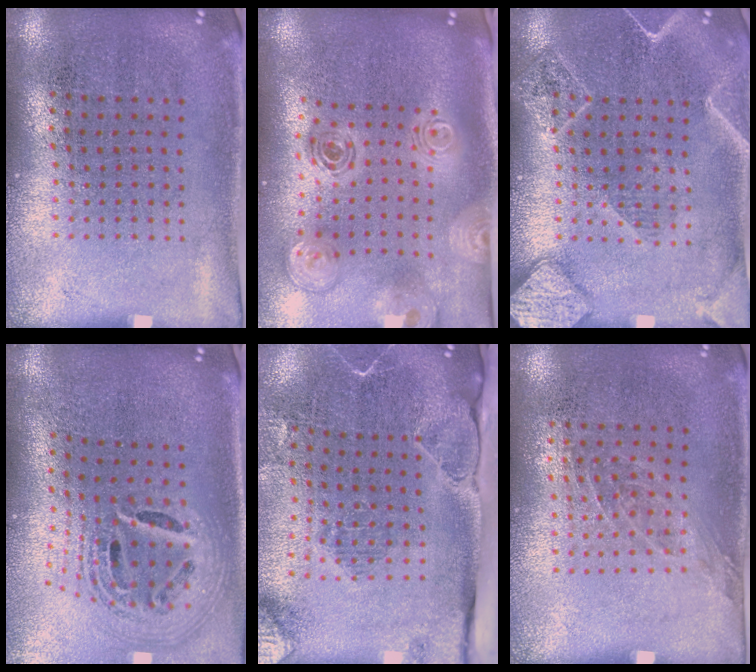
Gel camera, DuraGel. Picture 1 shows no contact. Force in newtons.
{"total": 2.1, "press": 1.8, "slide": 1.1}
{"total": 2.1, "press": 2.1, "slide": 0.2}
{"total": 2.7, "press": 1.8, "slide": 1.9}
{"total": 2.3, "press": 2.1, "slide": 1.1}
{"total": 1.0, "press": 0.8, "slide": 0.7}